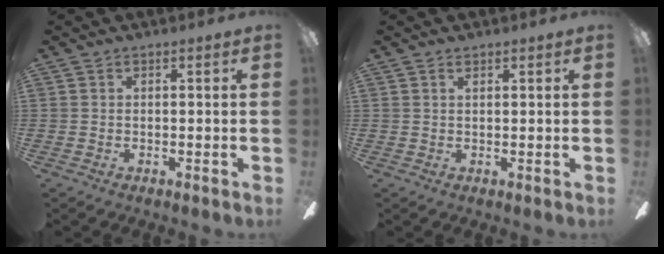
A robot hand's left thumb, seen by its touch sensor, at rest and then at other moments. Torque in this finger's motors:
{"motor_torque": [0.29, -0.09, -0.45, 0.34, 0.04]}